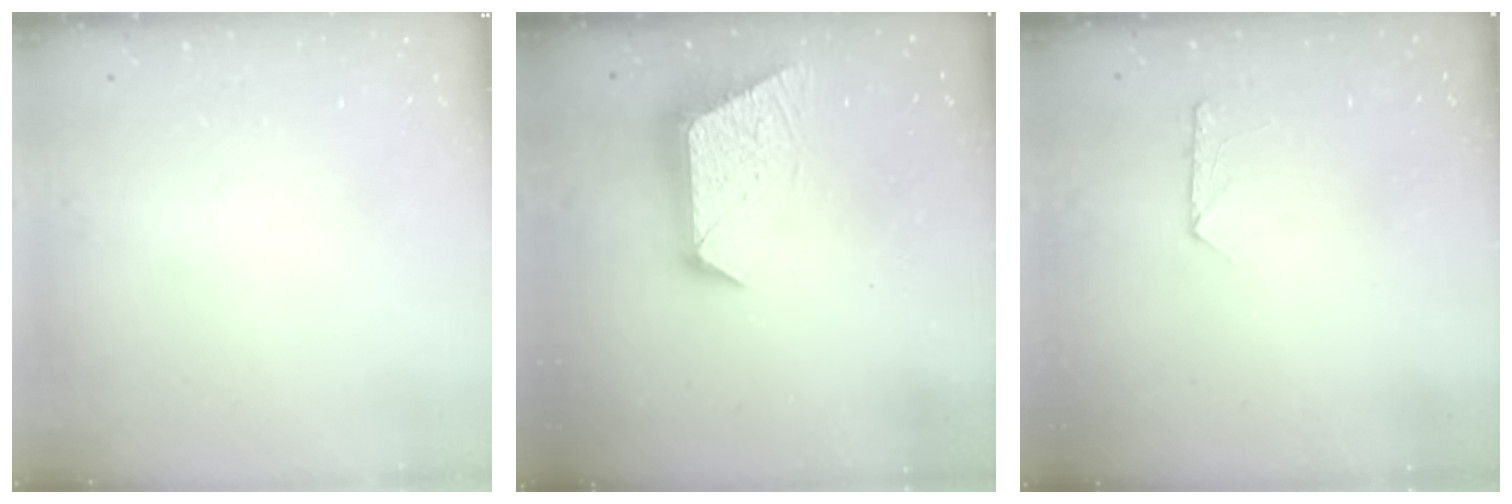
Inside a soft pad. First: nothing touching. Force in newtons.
{"total": 10.3, "press": 10.3, "slide": 0.8}
{"total": 6.7, "press": 6.6, "slide": 0.6}